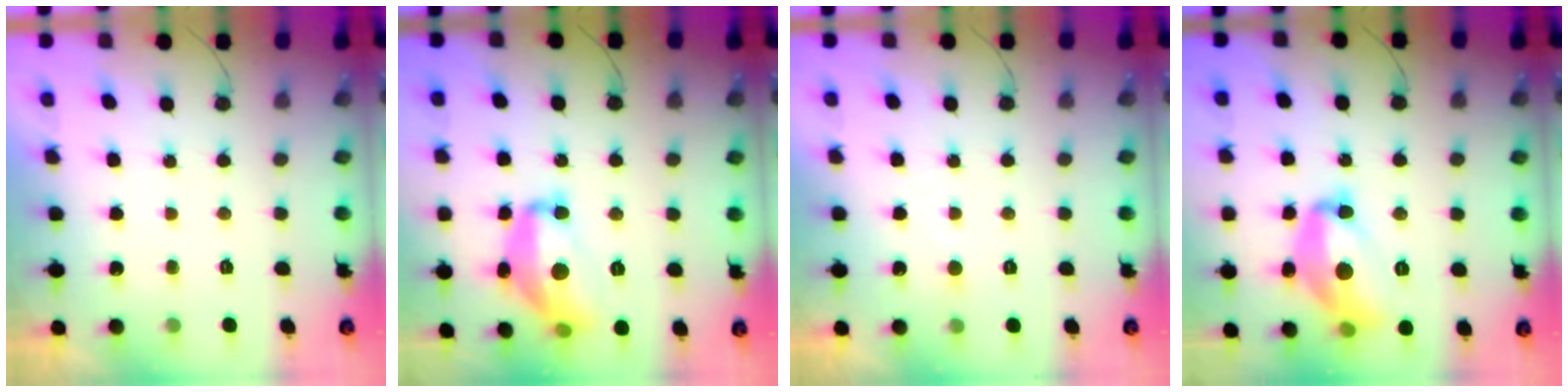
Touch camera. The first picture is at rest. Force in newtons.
{"total": 16.6, "press": 16.6, "slide": 0.6}
{"total": 1.6, "press": 1.6, "slide": 0.1}
{"total": 15.0, "press": 14.9, "slide": 0.9}